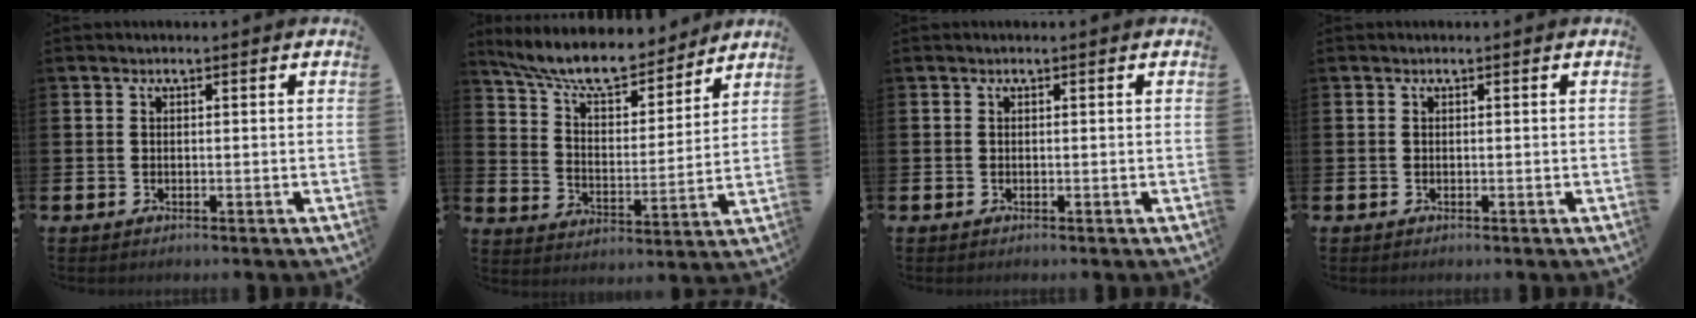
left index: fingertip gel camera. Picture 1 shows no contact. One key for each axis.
{"total": 9.6, "fx": 8.7, "fy": 2.2, "fz": 3.3, "tx": -0.088, "ty": -0.059, "tz": 0.151}
{"total": 0.0}
{"total": 0.0}